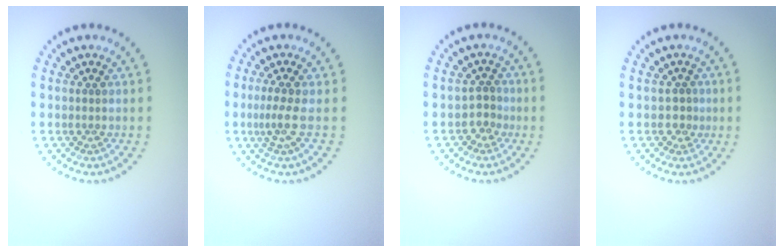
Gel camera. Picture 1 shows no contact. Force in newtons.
{"total": 2.2, "press": 1.5, "slide": 1.6}
{"total": 1.6, "press": 1.3, "slide": 0.9}
{"total": 1.3, "press": 1.0, "slide": 0.9}